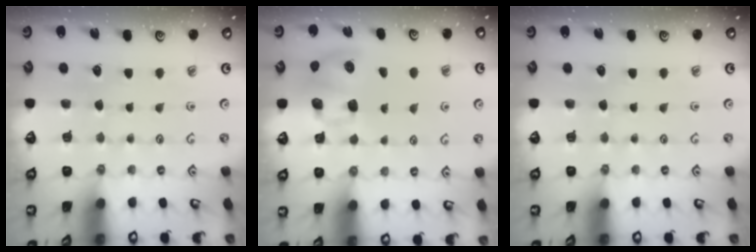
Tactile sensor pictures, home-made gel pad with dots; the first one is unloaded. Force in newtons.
{"total": 9.4, "press": 9.3, "slide": 1.3}
{"total": 0.0}